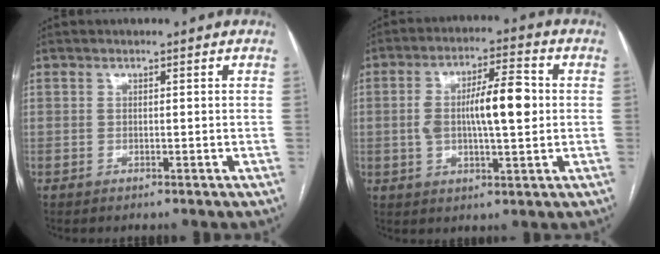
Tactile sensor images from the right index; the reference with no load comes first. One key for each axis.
{"total": 10.7, "fx": 0.5, "fy": 2.7, "fz": 10.3, "tx": -0.184, "ty": 0.020, "tz": 0.009}